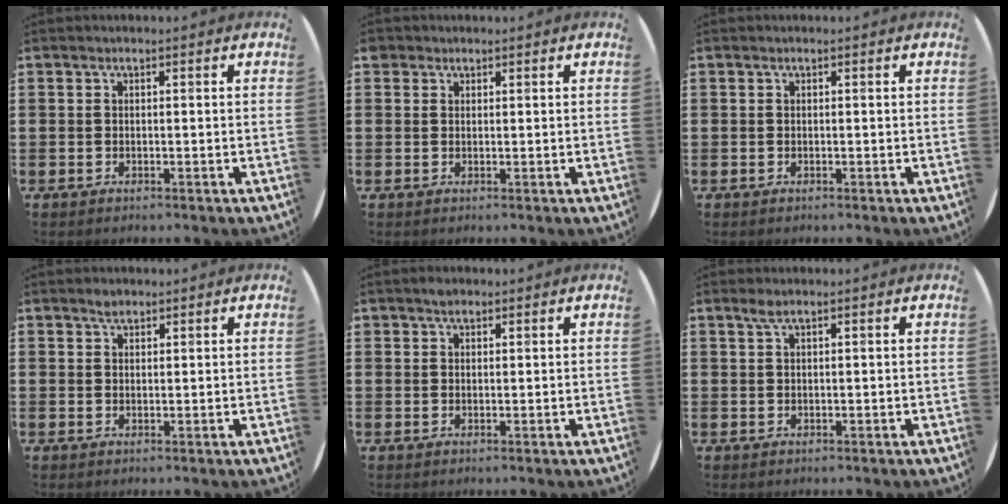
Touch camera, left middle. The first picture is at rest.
{"total": 1.1, "force": [0.9, 0.6, 0.1], "torque": [-0.004, 0.003, 0.018]}
{"total": 0.0}
{"total": 1.2, "force": [1.1, 0.4, 0.3], "torque": [0.000, -0.001, 0.019]}
{"total": 1.3, "force": [1.1, 0.6, 0.3], "torque": [0.001, 0.001, 0.018]}
{"total": 1.3, "force": [0.8, 0.1, 1.0], "torque": [-0.021, 0.002, 0.014]}